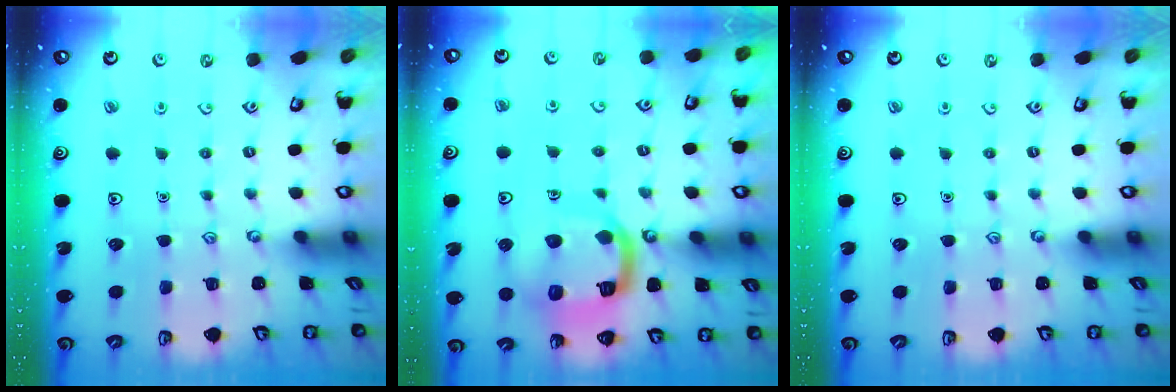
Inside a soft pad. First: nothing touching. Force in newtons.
{"total": 14.5, "press": 14.4, "slide": 1.5}
{"total": 0.0}